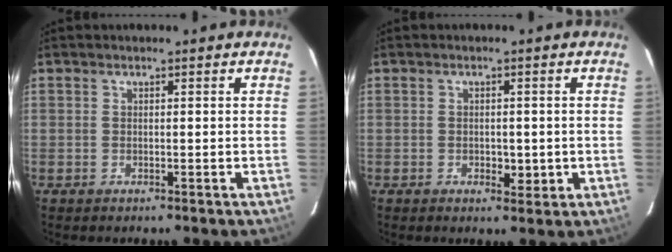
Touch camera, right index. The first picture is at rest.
{"total": 2.5, "force": [-0.5, 1.5, 2.0], "torque": [-0.026, 0.000, -0.003]}